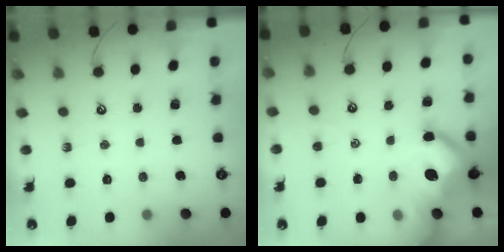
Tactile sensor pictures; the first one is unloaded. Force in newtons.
{"total": 10.9, "press": 10.8, "slide": 1.4}